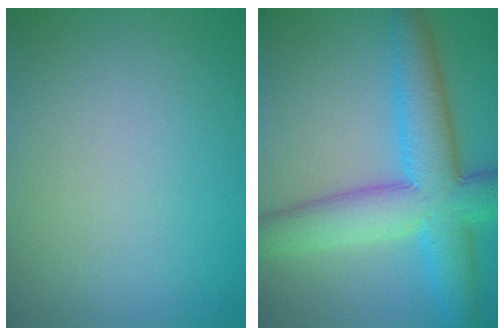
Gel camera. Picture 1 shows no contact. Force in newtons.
{"total": 9.0, "press": 9.0, "slide": 0.1}